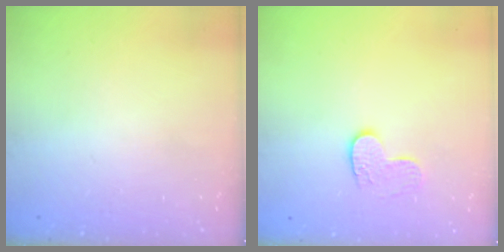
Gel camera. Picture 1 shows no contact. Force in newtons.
{"total": 8.0, "press": 8.0, "slide": 0.4}